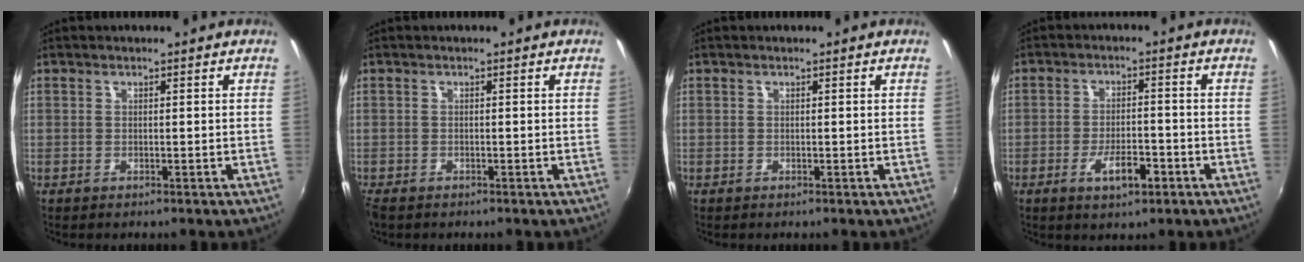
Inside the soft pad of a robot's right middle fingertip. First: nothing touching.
{"total": 1.9, "force": [-1.5, 0.8, 0.8], "torque": [-0.019, -0.012, -0.028]}
{"total": 0.0}
{"total": 5.9, "force": [-2.9, 2.1, 4.6], "torque": [-0.094, -0.007, -0.046]}